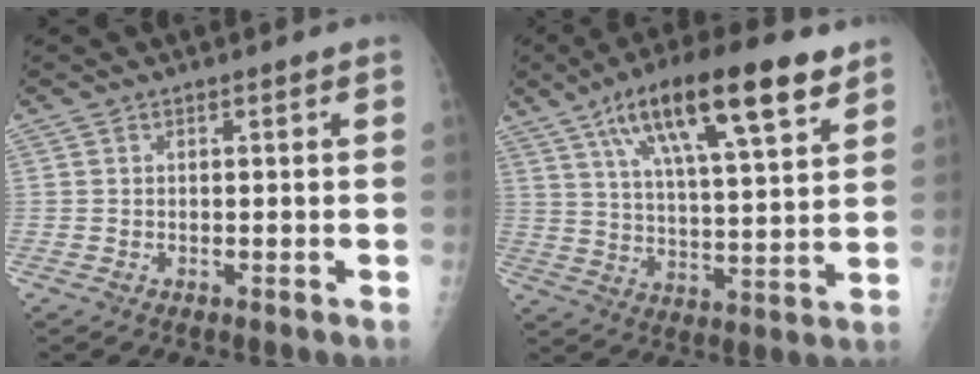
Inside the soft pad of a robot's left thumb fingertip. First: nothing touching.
{"total": 20.5, "force": [11.0, 5.0, 16.6], "torque": [-0.261, -0.015, 0.182]}